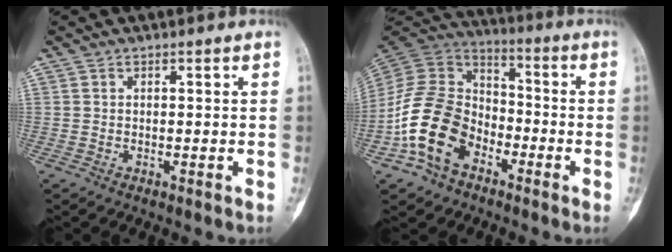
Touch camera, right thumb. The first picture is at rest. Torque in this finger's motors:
{"motor_torque": [0.57, 1.17, 1.96, -0.82, 0.26]}